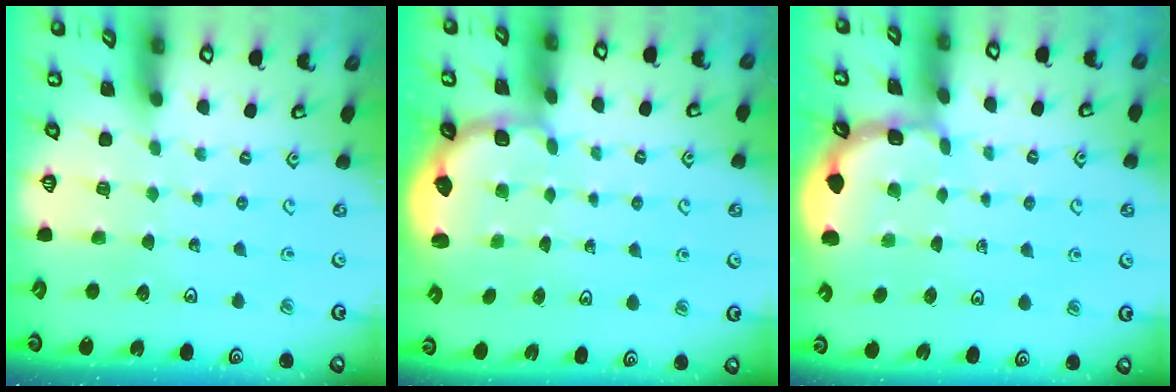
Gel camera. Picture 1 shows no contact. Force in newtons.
{"total": 2.8, "press": 2.1, "slide": 1.9}
{"total": 2.1, "press": 2.1, "slide": 0.2}